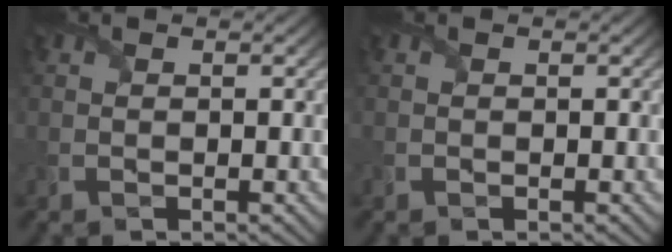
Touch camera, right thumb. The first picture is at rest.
{"total": 0.0}